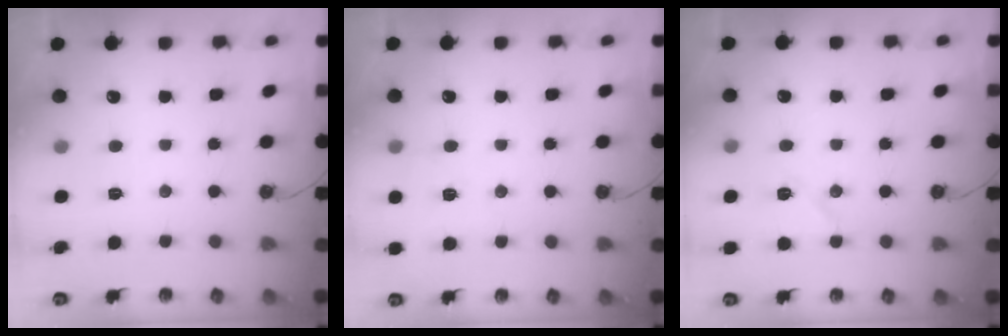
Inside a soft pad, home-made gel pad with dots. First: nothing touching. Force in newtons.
{"total": 5.8, "press": 5.6, "slide": 1.6}
{"total": 7.2, "press": 6.9, "slide": 2.0}